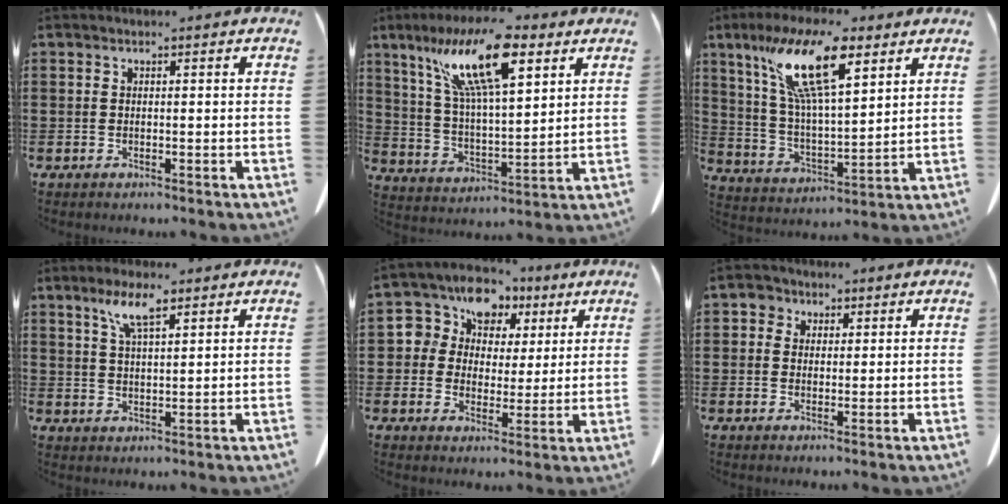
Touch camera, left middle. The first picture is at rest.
{"total": 15.7, "force": [9.2, 4.5, 11.9], "torque": [-0.251, -0.025, 0.153]}
{"total": 14.7, "force": [8.8, 4.1, 11.1], "torque": [-0.246, -0.017, 0.149]}
{"total": 6.0, "force": [3.6, 1.4, 4.5], "torque": [-0.099, 0.007, 0.063]}
{"total": 7.5, "force": [4.1, 6.2, 0.7], "torque": [-0.063, -0.019, 0.074]}
{"total": 2.4, "force": [1.4, 1.9, 0.5], "torque": [-0.012, 0.006, 0.022]}